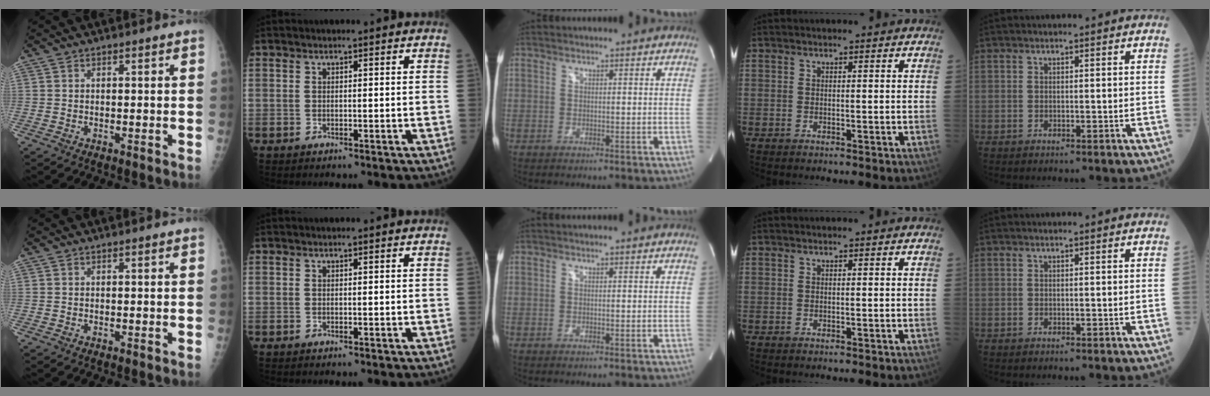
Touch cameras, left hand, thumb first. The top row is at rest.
{}